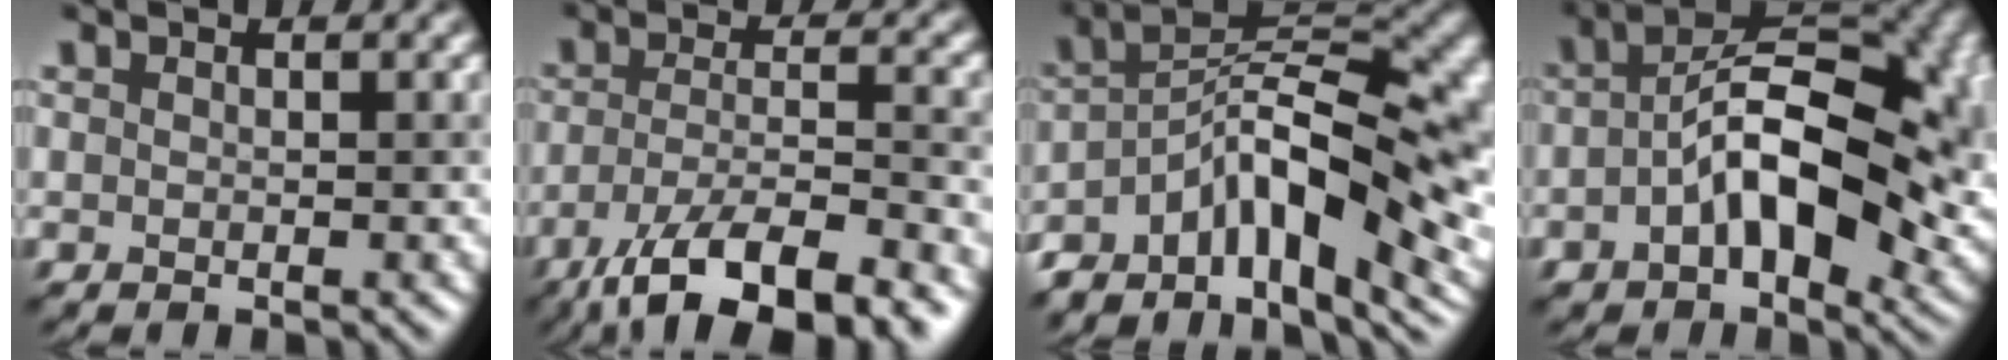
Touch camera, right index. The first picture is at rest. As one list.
[{"total": 9.4, "force": [-5.8, 2.8, 6.8], "torque": [-0.121, -0.007, -0.104]}, {"total": 13.0, "force": [-4.9, 5.2, 10.9], "torque": [-0.184, 0.013, -0.075]}, {"total": 13.2, "force": [-0.4, 7.1, 11.1], "torque": [-0.169, 0.013, -0.014]}]